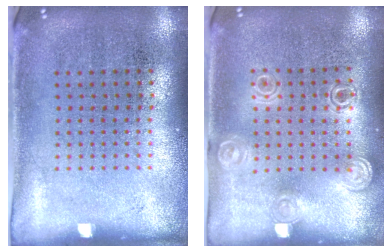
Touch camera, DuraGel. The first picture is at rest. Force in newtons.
{"total": 1.3, "press": 1.2, "slide": 0.4}